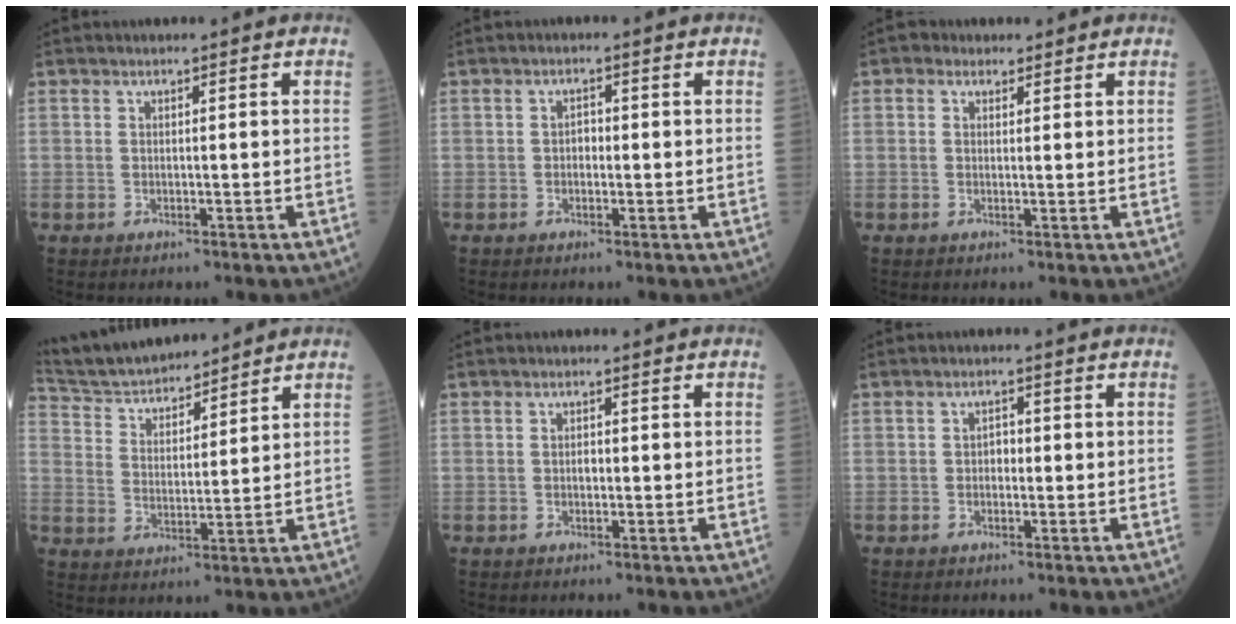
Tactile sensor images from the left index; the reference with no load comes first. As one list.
[{"total": 1.4, "force": [-0.2, 1.0, 1.0], "torque": [-0.013, 0.004, -0.006]}, {"total": 2.2, "force": [1.3, 1.7, 0.4], "torque": [-0.005, 0.014, 0.016]}, {"total": 13.0, "force": [12.1, 2.5, 3.9], "torque": [-0.076, 0.027, 0.222]}, {"total": 1.0, "force": [-0.1, 0.6, 0.7], "torque": [-0.013, 0.002, -0.002]}, {"total": 1.6, "force": [-0.1, 1.1, 1.1], "torque": [-0.013, 0.005, -0.005]}]